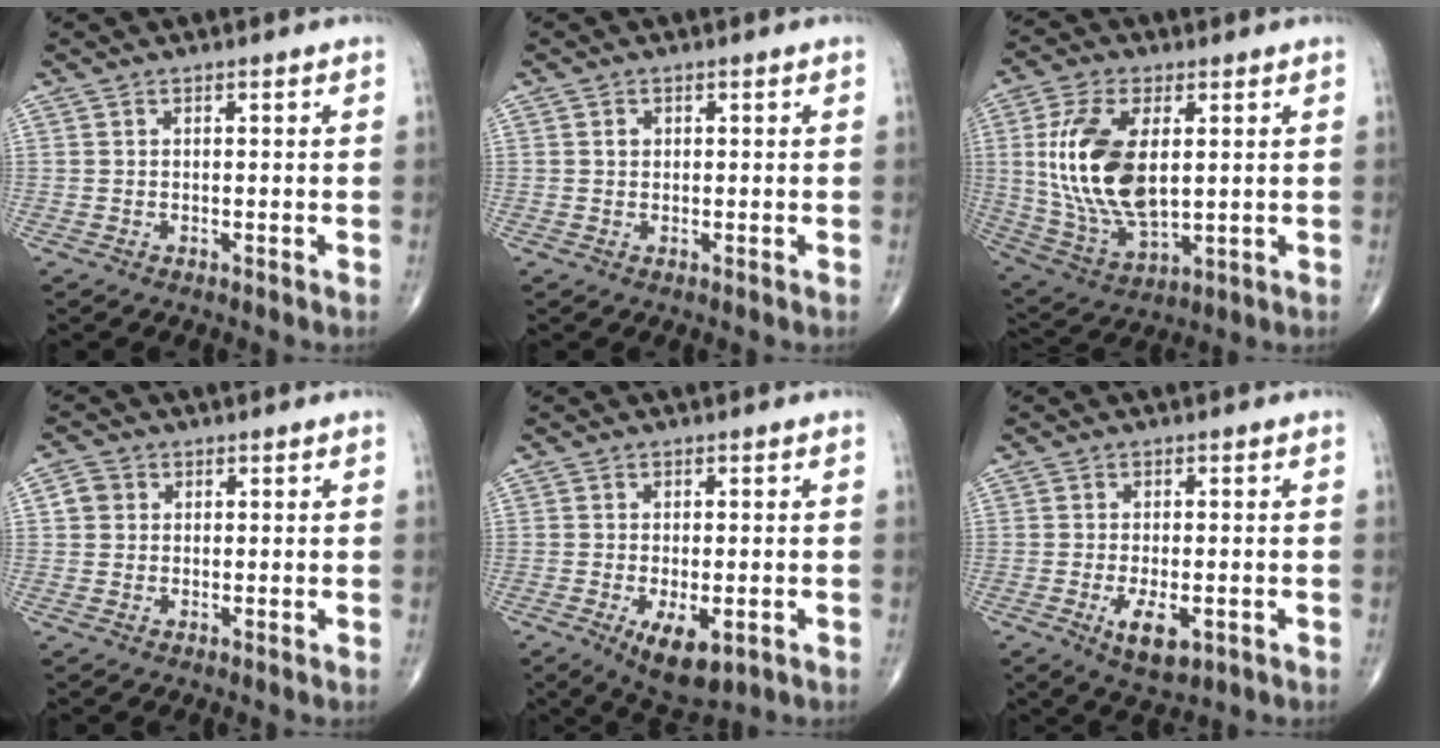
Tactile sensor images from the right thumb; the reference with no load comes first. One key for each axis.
{"total": 0.9, "fx": 0.2, "fy": 0.8, "fz": 0.5, "tx": -0.003, "ty": 0.003, "tz": 0.004}
{"total": 17.5, "fx": 2.6, "fy": 9.1, "fz": 14.8, "tx": -0.294, "ty": -0.016, "tz": 0.059}
{"total": 3.0, "fx": 0.5, "fy": 2.7, "fz": 1.1, "tx": -0.009, "ty": 0.004, "tz": 0.006}
{"total": 7.7, "fx": -2.8, "fy": 3.4, "fz": 6.3, "tx": -0.095, "ty": -0.011, "tz": -0.036}
{"total": 6.1, "fx": -2.1, "fy": 2.7, "fz": 5.1, "tx": -0.082, "ty": -0.009, "tz": -0.028}